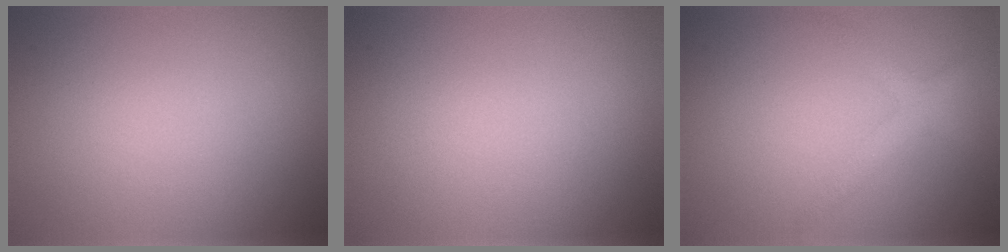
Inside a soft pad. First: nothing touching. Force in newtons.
{"total": 0.0}
{"total": 2.2, "press": 2.2, "slide": 0.1}